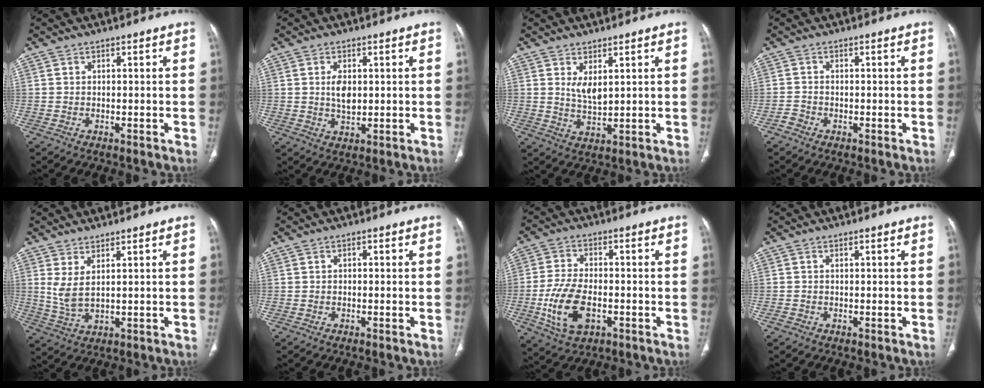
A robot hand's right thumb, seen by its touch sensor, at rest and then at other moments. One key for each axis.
{"total": 4.2, "fx": 0.7, "fy": 2.5, "fz": 3.4, "tx": -0.055, "ty": -0.007, "tz": 0.015}
{"total": 4.2, "fx": 1.8, "fy": 1.8, "fz": 3.3, "tx": -0.056, "ty": -0.022, "tz": 0.041}
{"total": 1.4, "fx": -0.9, "fy": 1.0, "fz": 0.2, "tx": -0.007, "ty": 0.003, "tz": -0.023}
{"total": 5.2, "fx": 1.8, "fy": 1.9, "fz": 4.4, "tx": -0.098, "ty": -0.016, "tz": 0.051}
{"total": 0.6, "fx": 0.0, "fy": 0.4, "fz": 0.4, "tx": -0.005, "ty": 0.002, "tz": -0.003}
{"total": 11.4, "fx": -3.1, "fy": 6.5, "fz": 8.8, "tx": -0.177, "ty": 0.007, "tz": -0.052}
{"total": 0.7, "fx": -0.3, "fy": 0.7, "fz": 0.1, "tx": -0.001, "ty": 0.002, "tz": -0.007}